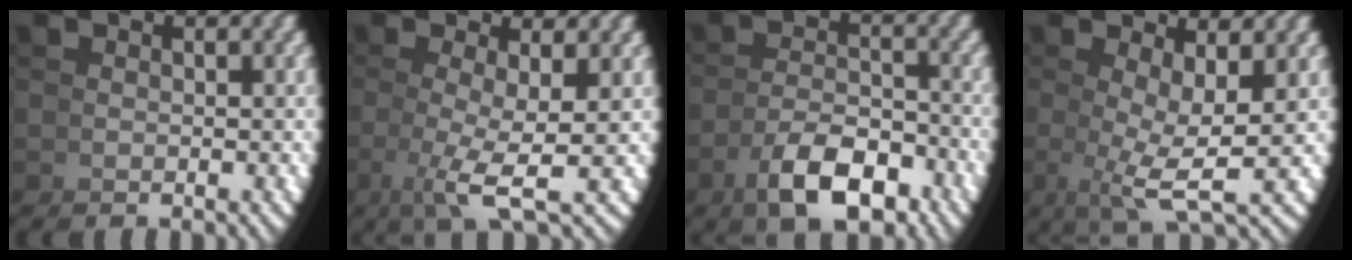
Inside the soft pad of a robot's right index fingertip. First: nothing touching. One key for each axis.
{"total": 4.5, "fx": -0.1, "fy": 1.0, "fz": 4.4, "tx": -0.087, "ty": -0.021, "tz": 0.009}
{"total": 5.5, "fx": -3.0, "fy": 2.1, "fz": 4.1, "tx": -0.053, "ty": -0.011, "tz": -0.041}
{"total": 5.3, "fx": 0.5, "fy": 1.9, "fz": 4.9, "tx": -0.082, "ty": -0.019, "tz": 0.017}